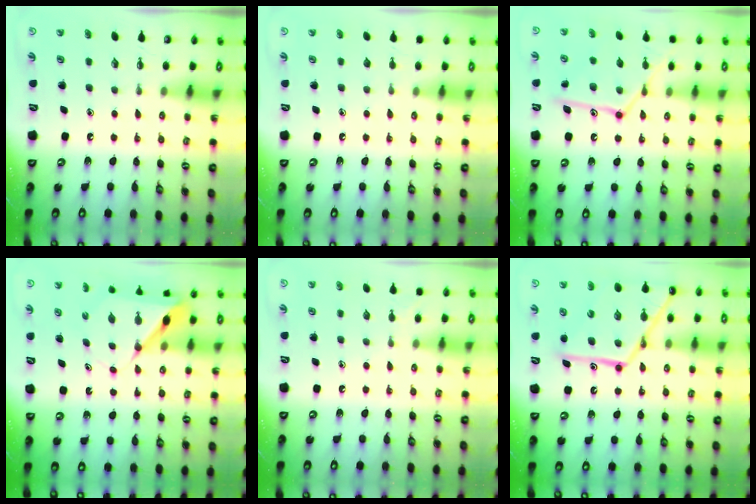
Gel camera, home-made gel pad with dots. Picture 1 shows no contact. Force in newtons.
{"total": 0.0}
{"total": 14.1, "press": 14.1, "slide": 0.9}
{"total": 7.8, "press": 7.8, "slide": 0.7}
{"total": 2.6, "press": 2.6, "slide": 0.3}
{"total": 18.8, "press": 18.7, "slide": 1.8}